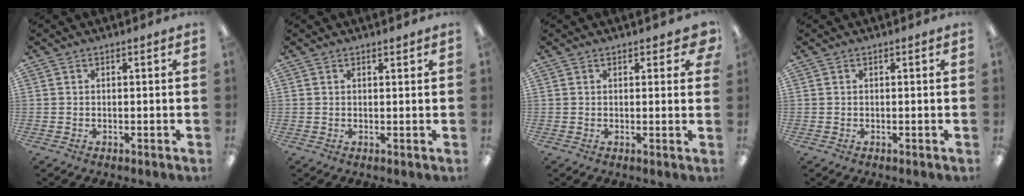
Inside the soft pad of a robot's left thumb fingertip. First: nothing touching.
{"total": 1.1, "force": [1.0, 0.2, 0.4], "torque": [-0.009, -0.001, 0.018]}
{"total": 3.4, "force": [2.1, 1.4, 2.3], "torque": [-0.025, -0.004, 0.032]}
{"total": 0.0}